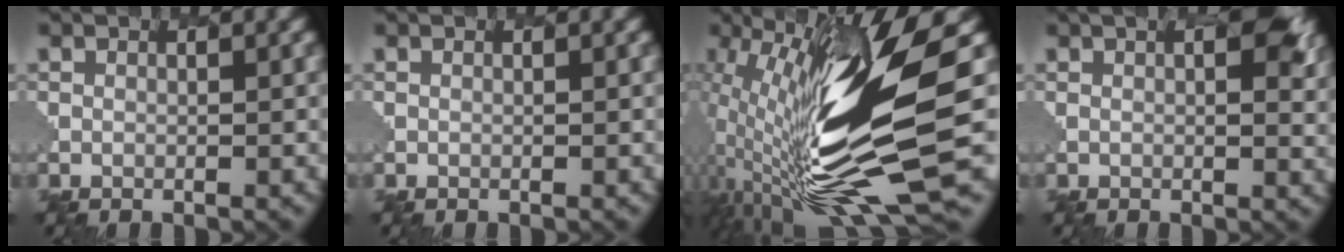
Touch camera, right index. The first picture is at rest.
{"total": 0.0}
{"total": 12.1, "force": [0.6, 2.7, 11.8], "torque": [-0.284, 0.004, 0.002]}
{"total": 1.6, "force": [1.6, 0.0, 0.3], "torque": [-0.002, 0.020, -0.002]}